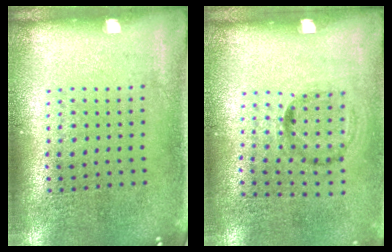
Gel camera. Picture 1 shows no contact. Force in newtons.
{"total": 1.3, "press": 0.7, "slide": 1.0}